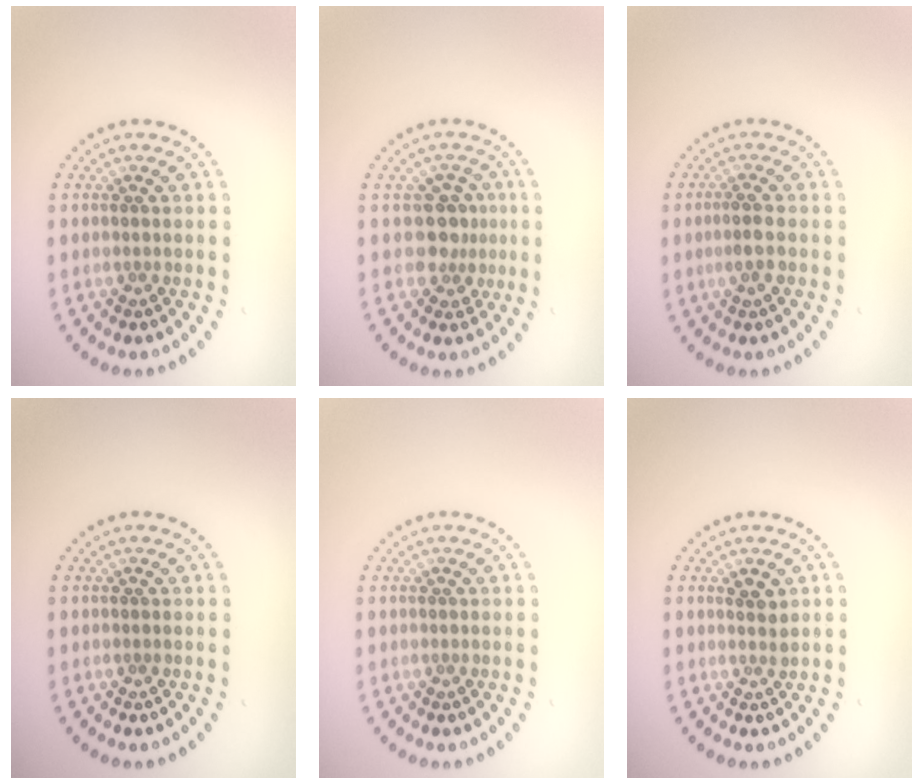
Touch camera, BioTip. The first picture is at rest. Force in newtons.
{"total": 2.5, "press": 2.0, "slide": 1.4}
{"total": 1.7, "press": 1.6, "slide": 0.6}
{"total": 0.0}
{"total": 0.0}
{"total": 1.3, "press": 1.1, "slide": 0.7}